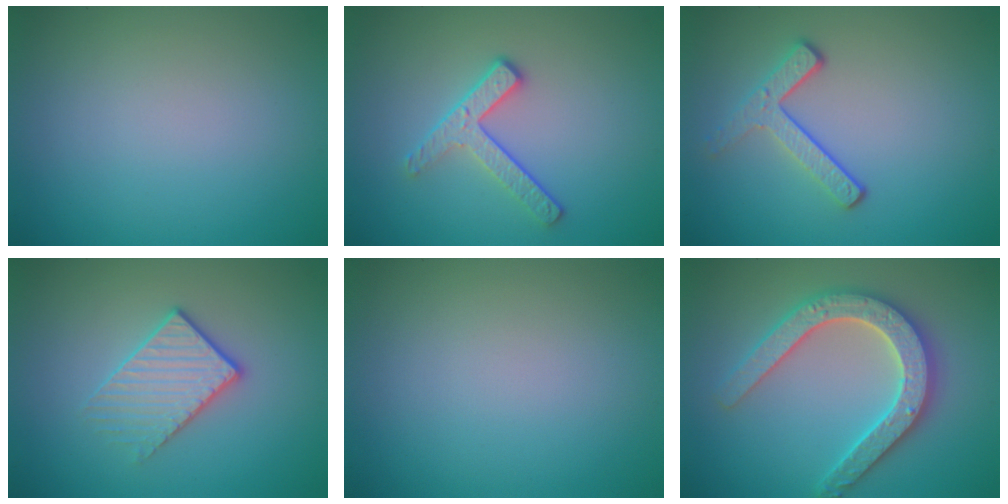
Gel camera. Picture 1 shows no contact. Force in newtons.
{"total": 2.8, "press": 2.4, "slide": 1.4}
{"total": 2.9, "press": 2.3, "slide": 1.7}
{"total": 2.6, "press": 2.3, "slide": 1.2}
{"total": 0.0}
{"total": 5.1, "press": 5.0, "slide": 0.9}